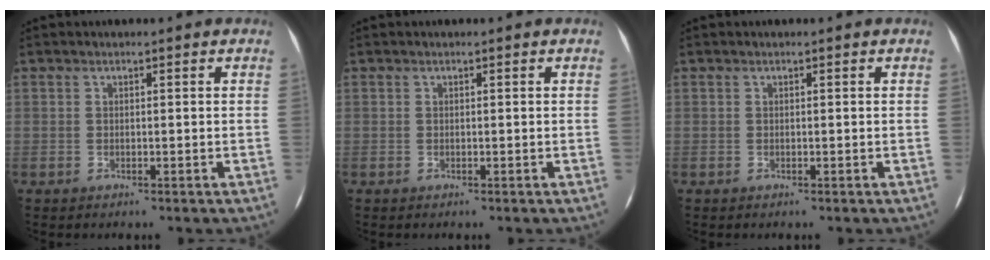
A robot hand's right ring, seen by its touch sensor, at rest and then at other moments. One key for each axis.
{"total": 0.0}
{"total": 0.0}